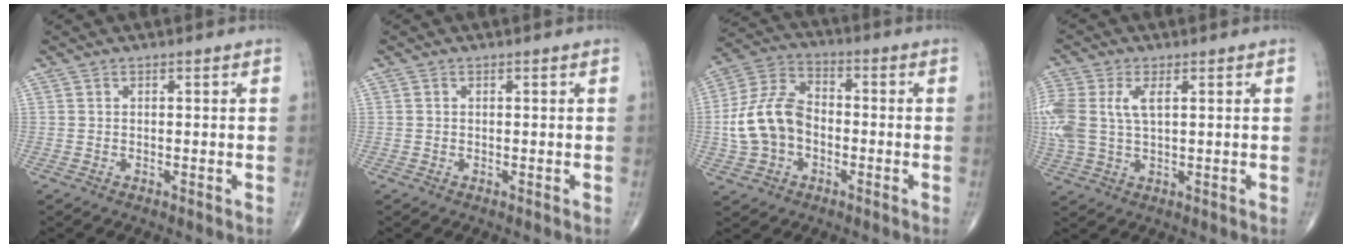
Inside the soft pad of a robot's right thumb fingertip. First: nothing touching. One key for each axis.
{"total": 0.0}
{"total": 12.6, "fx": -2.0, "fy": 9.0, "fz": 8.6, "tx": -0.161, "ty": 0.037, "tz": -0.045}
{"total": 11.2, "fx": 2.2, "fy": 6.2, "fz": 9.0, "tx": -0.239, "ty": 0.013, "tz": 0.049}